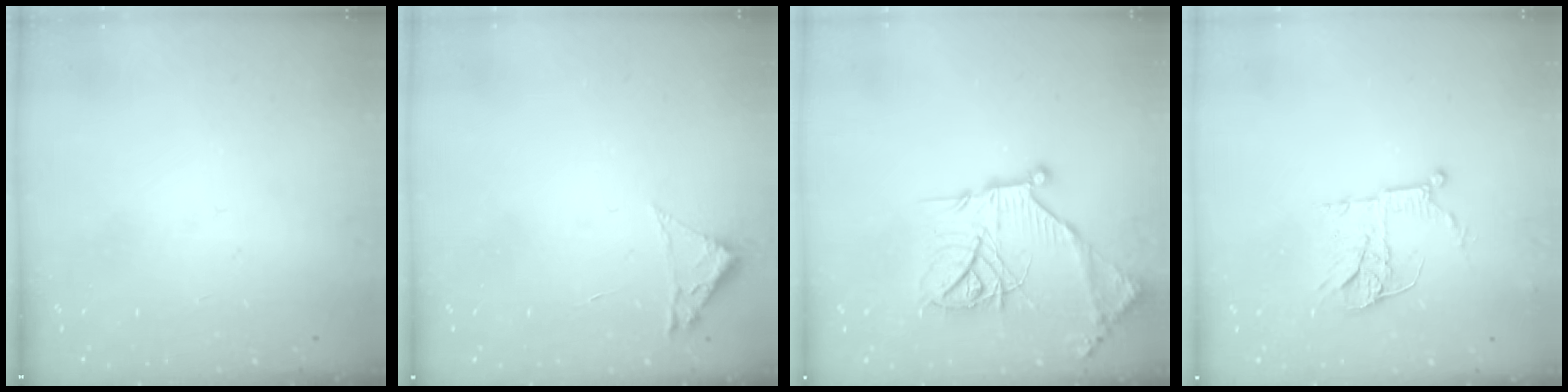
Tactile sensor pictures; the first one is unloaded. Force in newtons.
{"total": 1.8, "press": 1.8, "slide": 0.2}
{"total": 20.2, "press": 20.1, "slide": 1.9}
{"total": 11.2, "press": 11.1, "slide": 0.7}